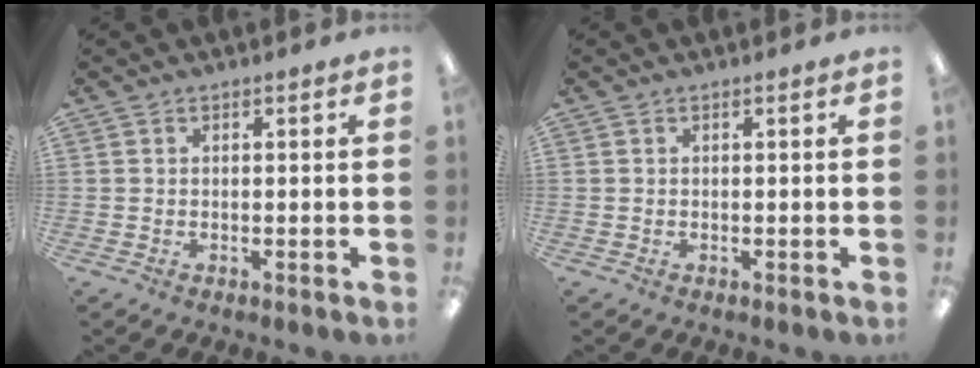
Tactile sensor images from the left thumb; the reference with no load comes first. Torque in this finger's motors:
{"motor_torque": [0.00, 0.00, 0.06, 0.02, 0.00]}